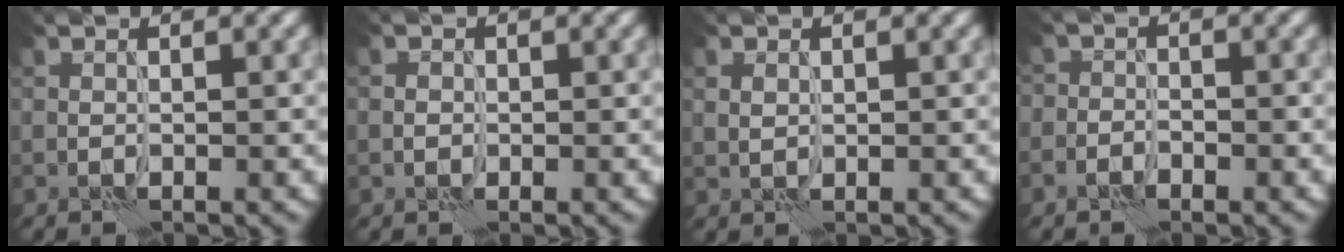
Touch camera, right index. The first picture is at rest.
{"total": 0.8, "force": [-0.2, 0.8, 0.1], "torque": [-0.003, -0.002, -0.006]}
{"total": 0.9, "force": [0.3, 0.7, 0.4], "torque": [-0.014, 0.000, 0.009]}
{"total": 1.7, "force": [-1.0, 1.3, 0.5], "torque": [0.009, 0.009, -0.025]}